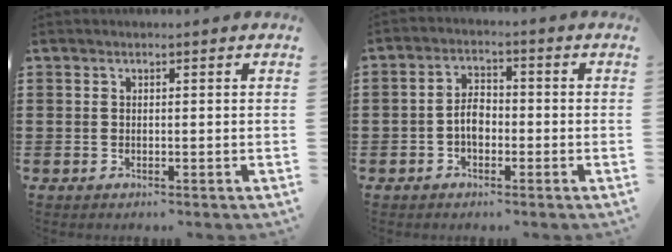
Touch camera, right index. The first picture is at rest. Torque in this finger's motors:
{"motor_torque": [2.14, 0.00, 0.46, 0.01]}